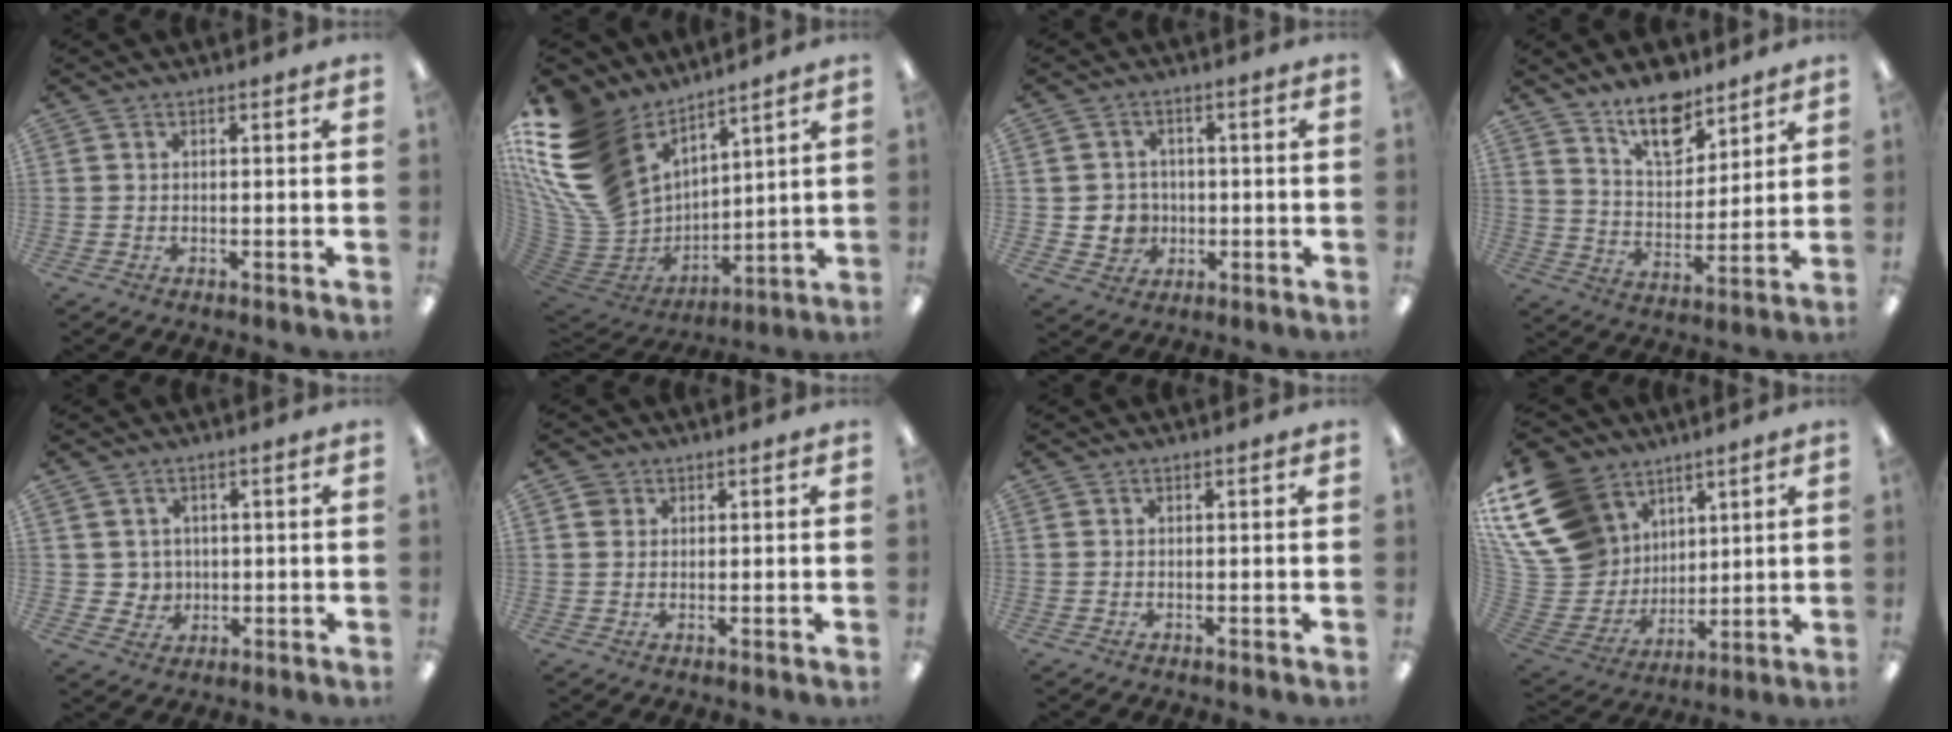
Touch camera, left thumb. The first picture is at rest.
{"total": 23.1, "force": [11.9, 15.2, 12.6], "torque": [-0.283, -0.075, 0.237]}
{"total": 5.5, "force": [-0.4, 5.4, 0.9], "torque": [-0.019, 0.010, -0.001]}
{"total": 13.8, "force": [10.4, 6.2, 6.5], "torque": [-0.091, -0.065, 0.186]}
{"total": 3.9, "force": [1.4, 3.6, -0.3], "torque": [0.004, -0.005, 0.024]}
{"total": 2.4, "force": [1.3, 2.0, 0.4], "torque": [-0.004, 0.001, 0.022]}
{"total": 0.0}
{"total": 21.6, "force": [11.0, 16.1, 9.2], "torque": [-0.228, -0.066, 0.225]}